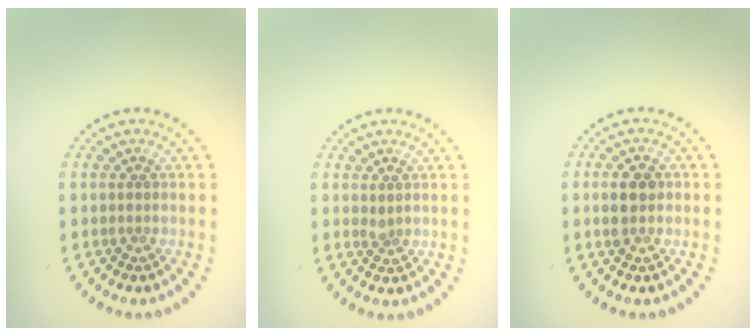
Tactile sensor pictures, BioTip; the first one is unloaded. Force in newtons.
{"total": 0.7, "press": 0.5, "slide": 0.4}
{"total": 2.4, "press": 2.4, "slide": 0.2}